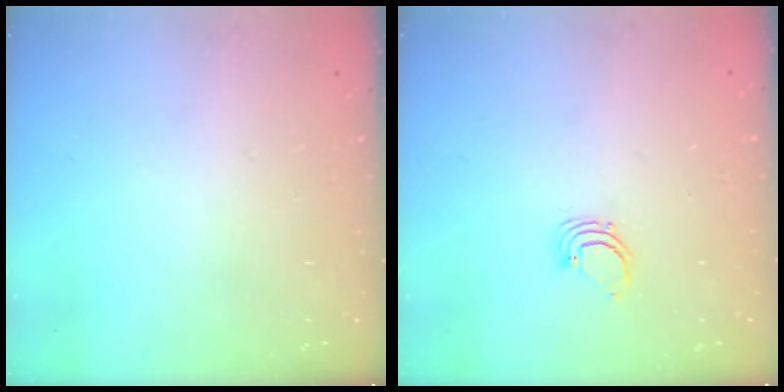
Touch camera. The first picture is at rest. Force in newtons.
{"total": 2.3, "press": 2.3, "slide": 0.1}